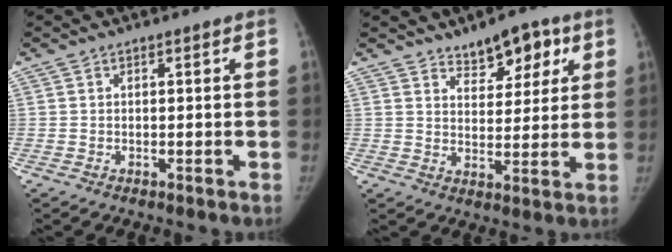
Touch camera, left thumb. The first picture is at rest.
{"total": 8.9, "force": [5.6, 4.7, 5.1], "torque": [-0.034, -0.027, 0.084]}